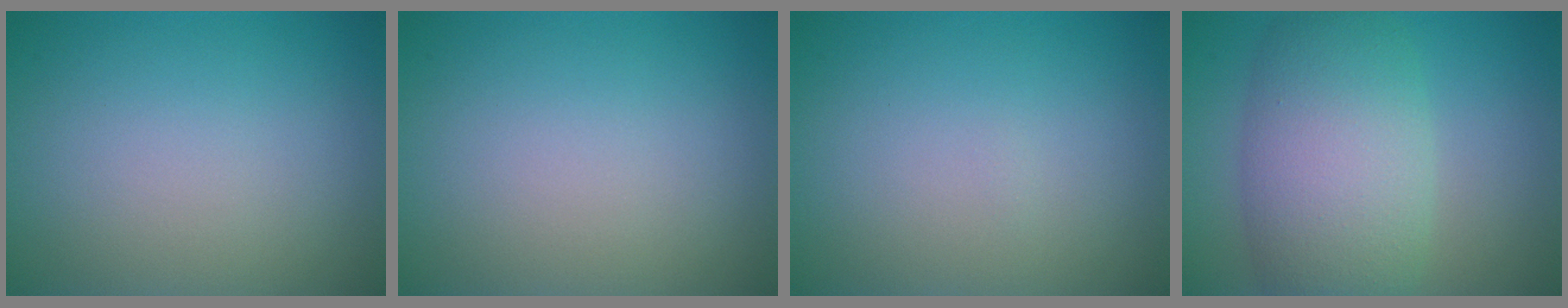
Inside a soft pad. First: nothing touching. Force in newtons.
{"total": 0.0}
{"total": 0.0}
{"total": 8.1, "press": 8.1, "slide": 0.3}